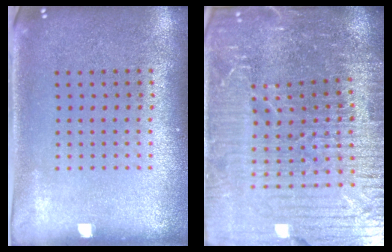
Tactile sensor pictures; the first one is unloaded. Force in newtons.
{"total": 6.3, "press": 5.6, "slide": 2.7}